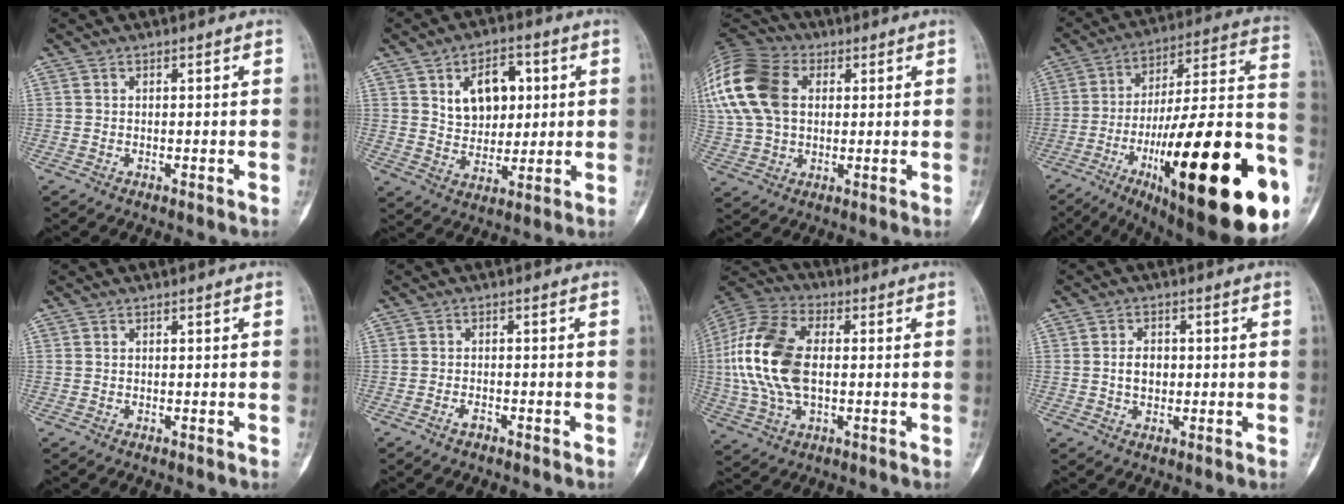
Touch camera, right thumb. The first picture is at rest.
{"total": 10.9, "force": [3.2, 7.3, 7.3], "torque": [-0.075, -0.010, 0.057]}
{"total": 23.1, "force": [5.8, 16.2, 15.4], "torque": [-0.361, 0.040, 0.109]}
{"total": 36.0, "force": [-13.4, 9.0, 32.2], "torque": [-0.421, 0.049, -0.202]}
{"total": 0.0}
{"total": 1.5, "force": [-1.2, 0.6, 0.8], "torque": [-0.018, 0.006, -0.023]}
{"total": 18.5, "force": [0.3, 10.8, 15.0], "torque": [-0.325, 0.013, 0.005]}
{"total": 3.8, "force": [-0.1, 2.8, 2.6], "torque": [-0.035, 0.006, -0.003]}